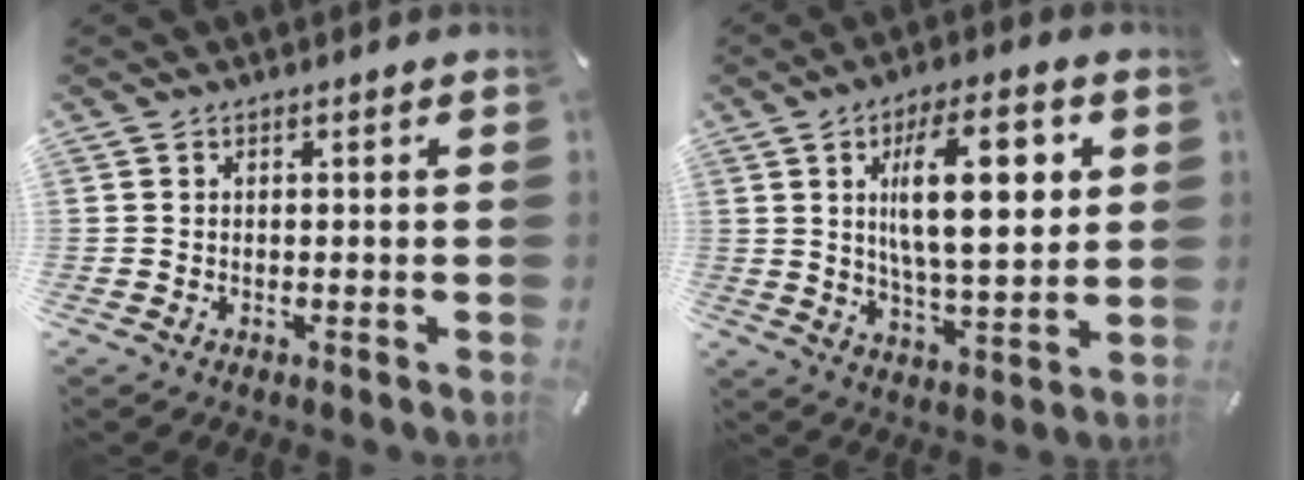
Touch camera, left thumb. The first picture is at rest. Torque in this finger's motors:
{"motor_torque": [2.43, 2.58, 1.85, -0.92, 0.63]}